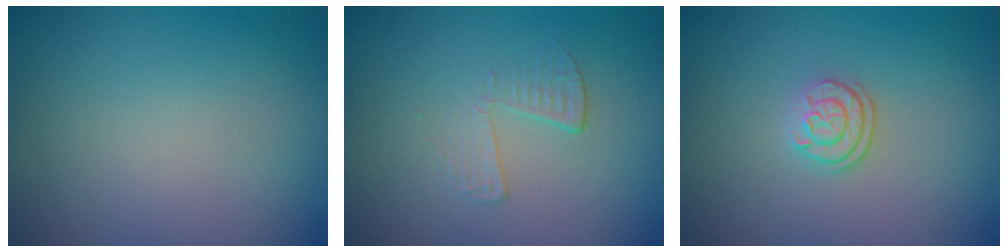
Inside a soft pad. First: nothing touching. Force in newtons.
{"total": 1.8, "press": 0.5, "slide": 1.7}
{"total": 2.2, "press": 1.8, "slide": 1.3}